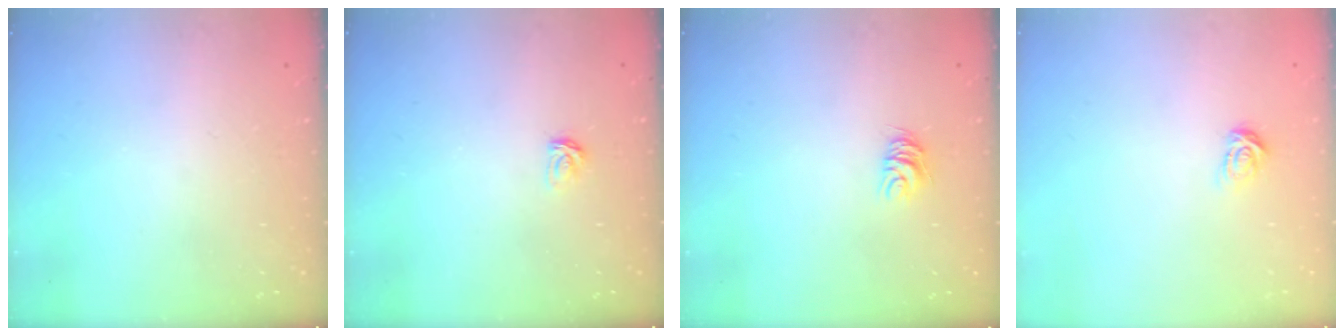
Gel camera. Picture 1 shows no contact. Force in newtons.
{"total": 3.1, "press": 3.0, "slide": 0.4}
{"total": 6.2, "press": 6.2, "slide": 0.1}
{"total": 3.7, "press": 3.7, "slide": 0.3}